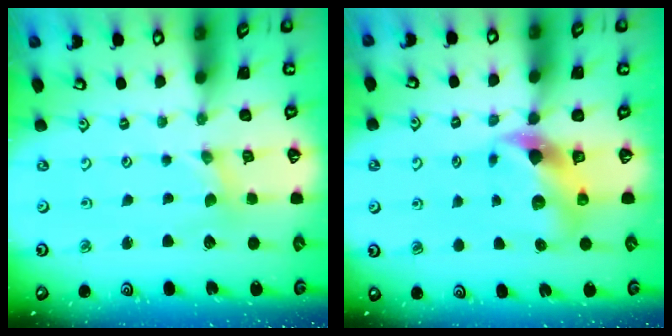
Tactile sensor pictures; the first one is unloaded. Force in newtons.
{"total": 7.8, "press": 7.7, "slide": 1.2}